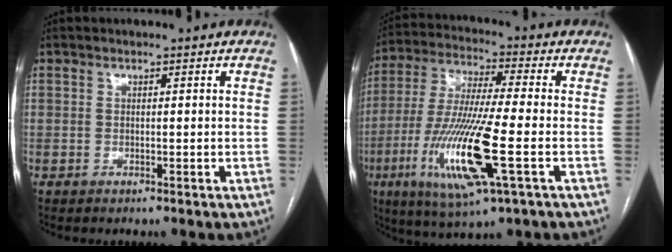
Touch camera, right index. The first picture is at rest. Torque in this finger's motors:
{"motor_torque": [2.14, 0.00, 1.05, 0.21]}